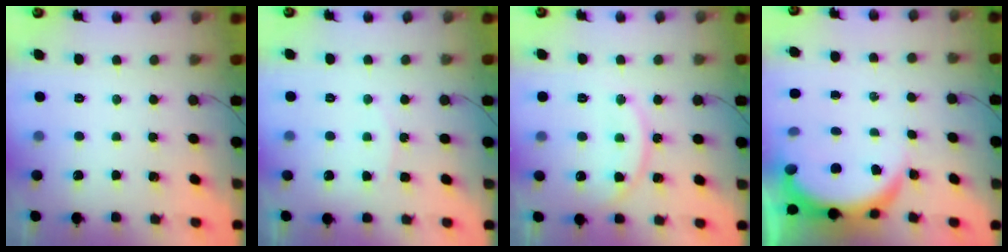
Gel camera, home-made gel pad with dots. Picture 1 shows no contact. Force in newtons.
{"total": 3.9, "press": 3.9, "slide": 0.5}
{"total": 12.1, "press": 12.1, "slide": 0.8}
{"total": 5.6, "press": 5.6, "slide": 0.8}